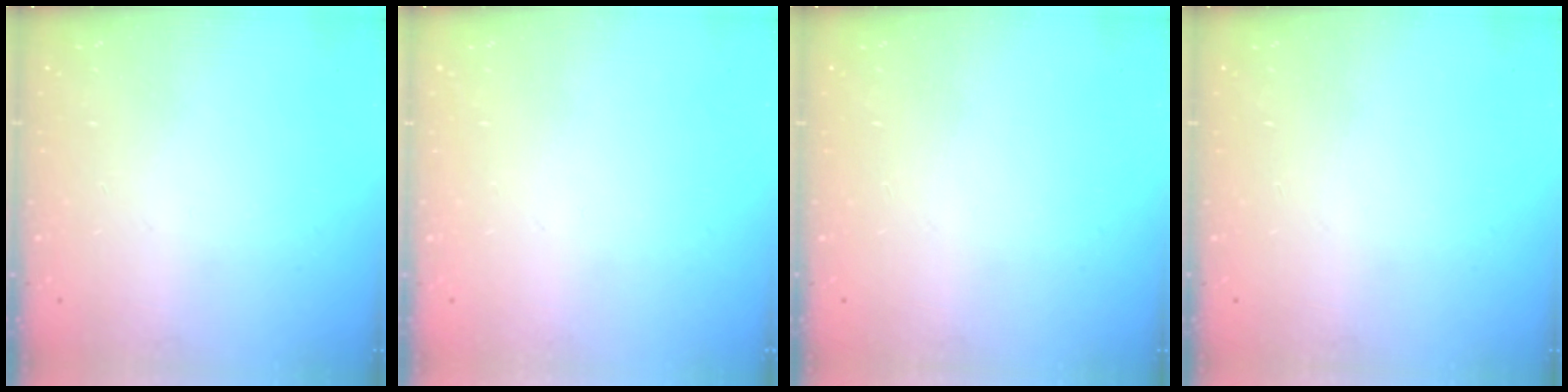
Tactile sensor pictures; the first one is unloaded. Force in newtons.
{"total": 0.0}
{"total": 0.0}
{"total": 0.0}